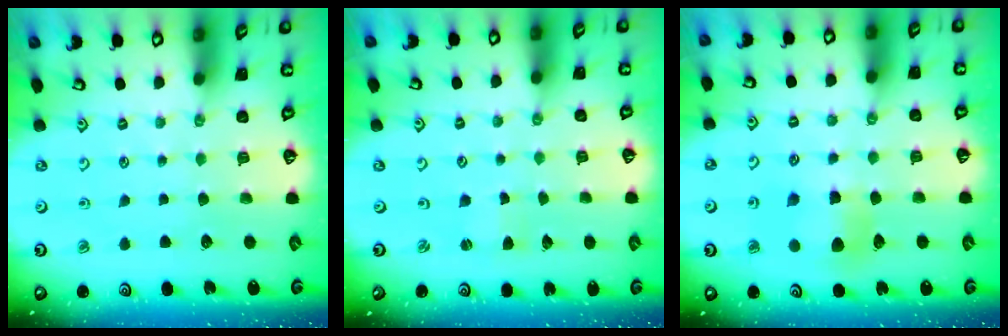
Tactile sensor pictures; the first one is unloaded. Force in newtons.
{"total": 1.8, "press": 1.7, "slide": 0.3}
{"total": 7.8, "press": 7.8, "slide": 0.5}